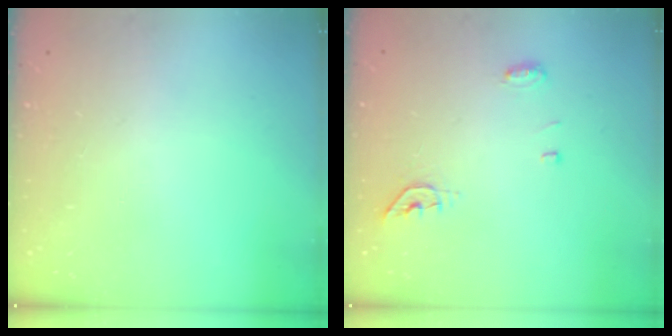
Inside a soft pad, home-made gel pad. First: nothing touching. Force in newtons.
{"total": 8.4, "press": 5.6, "slide": 6.3}